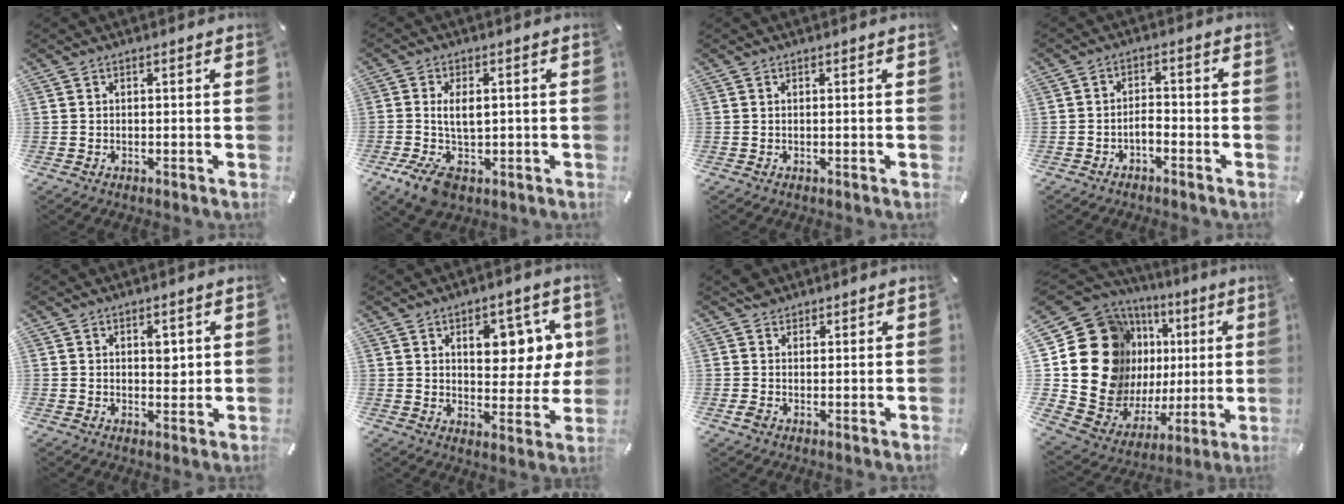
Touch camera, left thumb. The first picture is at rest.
{"total": 9.2, "force": [-0.7, 6.0, 7.0], "torque": [-0.123, -0.003, -0.013]}
{"total": 0.0}
{"total": 2.9, "force": [-1.9, 1.5, 1.7], "torque": [-0.030, 0.012, -0.035]}
{"total": 3.2, "force": [1.3, 2.1, 2.0], "torque": [-0.011, -0.006, 0.014]}
{"total": 9.8, "force": [4.0, 6.4, 6.3], "torque": [-0.074, -0.018, 0.062]}
{"total": 3.4, "force": [1.6, 2.9, 0.8], "torque": [-0.001, 0.000, 0.030]}
{"total": 24.1, "force": [5.3, 19.0, 13.8], "torque": [-0.232, -0.056, 0.125]}